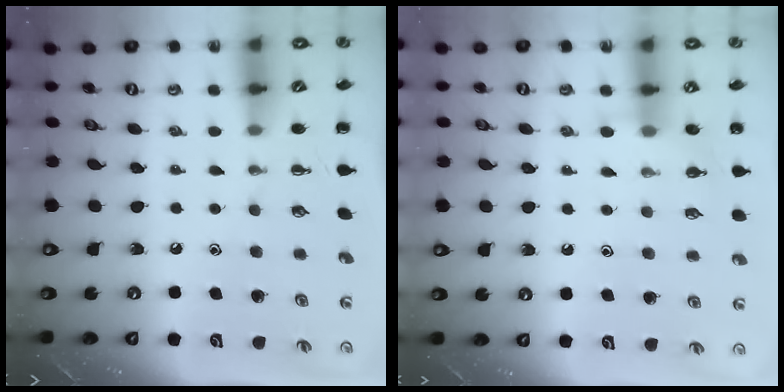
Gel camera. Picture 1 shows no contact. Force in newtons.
{"total": 6.7, "press": 6.5, "slide": 1.3}